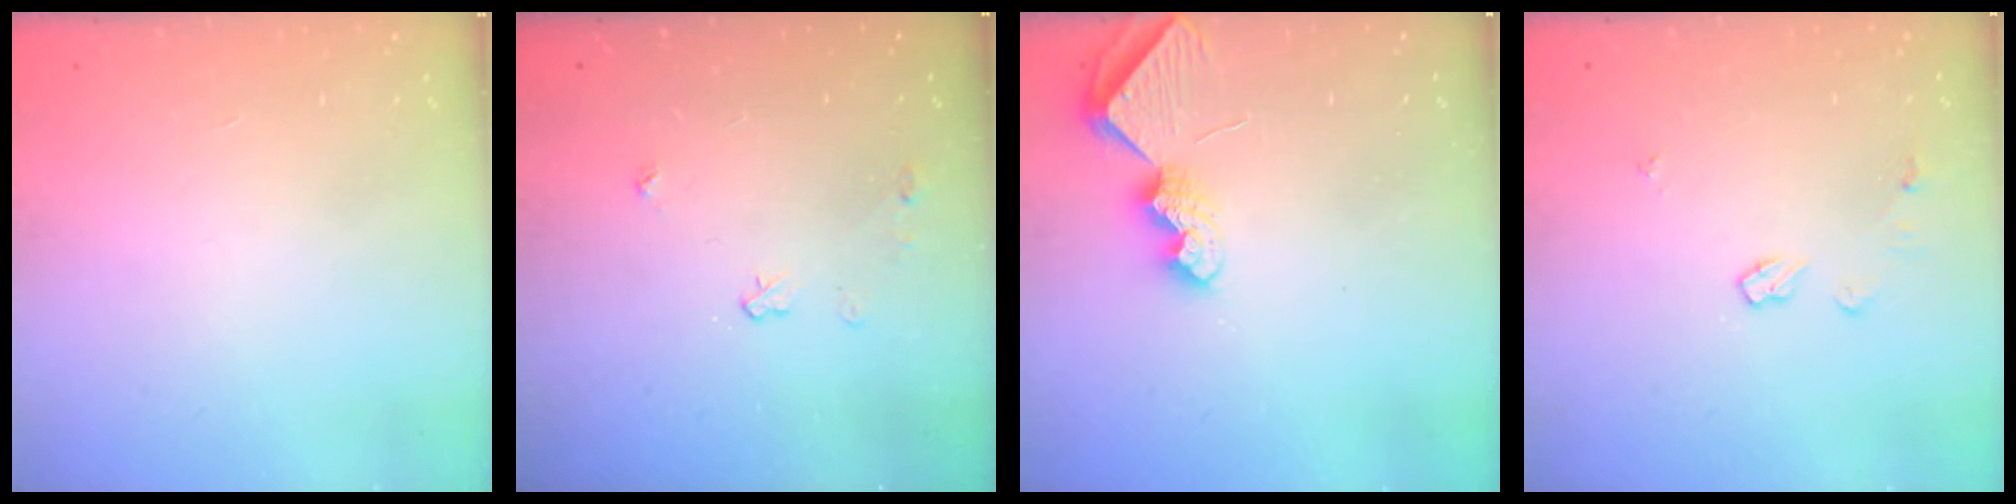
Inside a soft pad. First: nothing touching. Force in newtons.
{"total": 3.7, "press": 3.7, "slide": 0.5}
{"total": 7.6, "press": 7.5, "slide": 0.7}
{"total": 5.8, "press": 5.8, "slide": 0.5}